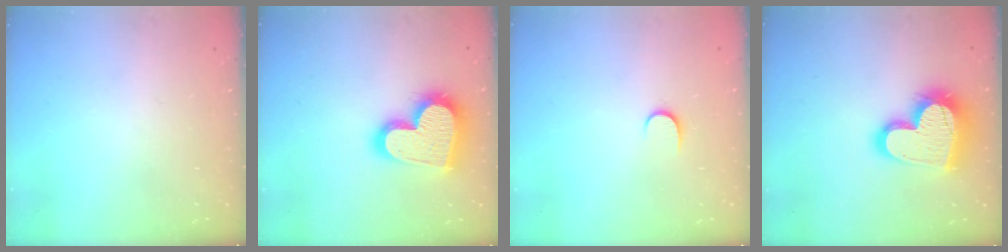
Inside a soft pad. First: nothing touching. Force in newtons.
{"total": 21.5, "press": 21.4, "slide": 1.5}
{"total": 5.3, "press": 5.3, "slide": 0.5}
{"total": 21.2, "press": 21.1, "slide": 1.9}